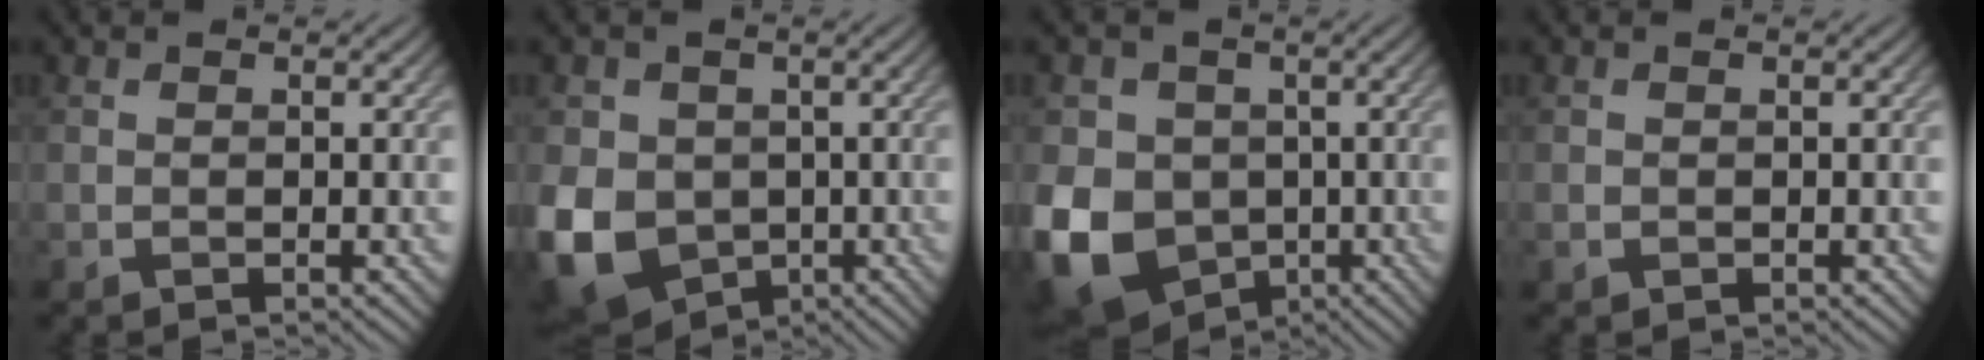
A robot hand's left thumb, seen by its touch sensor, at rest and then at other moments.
{"total": 11.8, "force": [-2.2, 9.8, 6.1], "torque": [-0.171, -0.040, -0.047]}
{"total": 15.0, "force": [-3.6, 12.6, 7.2], "torque": [-0.200, -0.036, -0.083]}
{"total": 0.7, "force": [-0.1, 0.6, 0.1], "torque": [-0.003, -0.005, -0.003]}